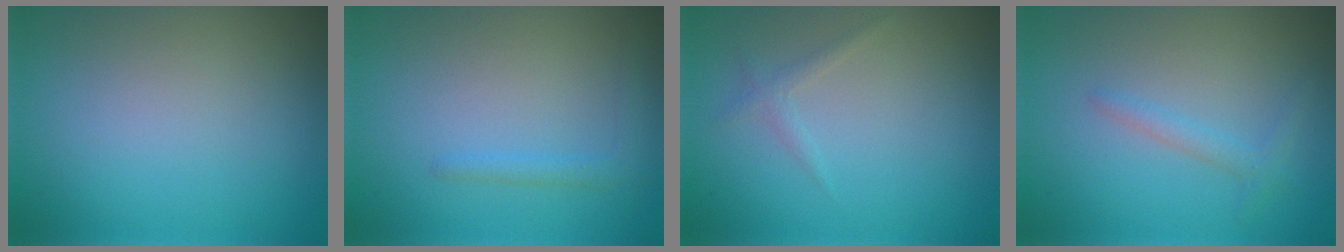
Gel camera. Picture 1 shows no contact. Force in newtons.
{"total": 1.4, "press": 1.4, "slide": 0.1}
{"total": 1.0, "press": 1.0, "slide": 0.0}
{"total": 1.4, "press": 1.4, "slide": 0.1}